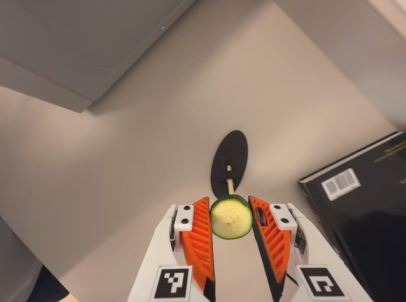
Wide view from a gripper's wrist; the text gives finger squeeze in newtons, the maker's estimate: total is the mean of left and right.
{"total": 7.0, "left": 6.8, "right": 7.1}